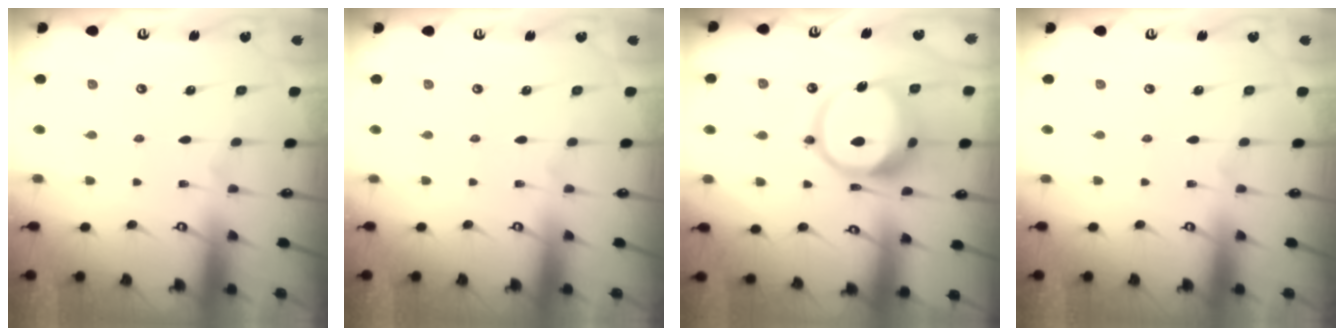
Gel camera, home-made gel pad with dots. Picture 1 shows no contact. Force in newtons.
{"total": 0.0}
{"total": 15.3, "press": 15.2, "slide": 1.9}
{"total": 0.0}